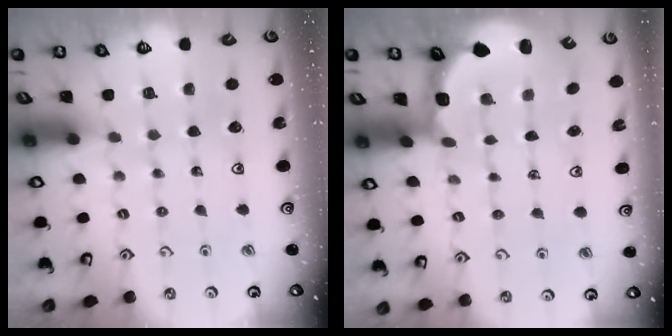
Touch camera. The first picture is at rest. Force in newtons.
{"total": 2.5, "press": 2.2, "slide": 1.2}